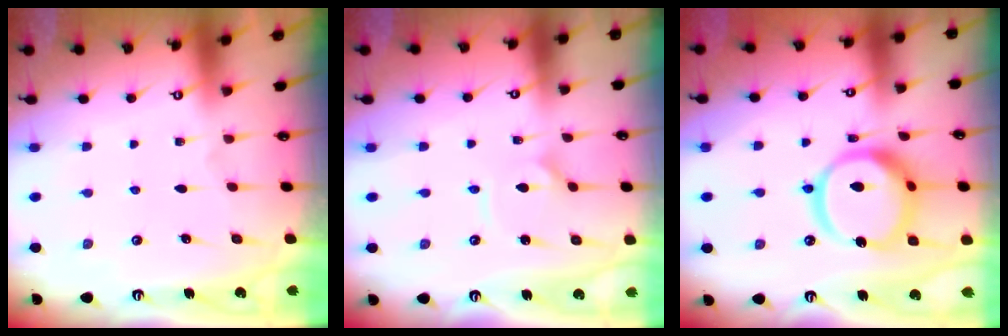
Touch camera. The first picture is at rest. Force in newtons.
{"total": 3.3, "press": 3.3, "slide": 0.5}
{"total": 17.5, "press": 17.4, "slide": 2.2}